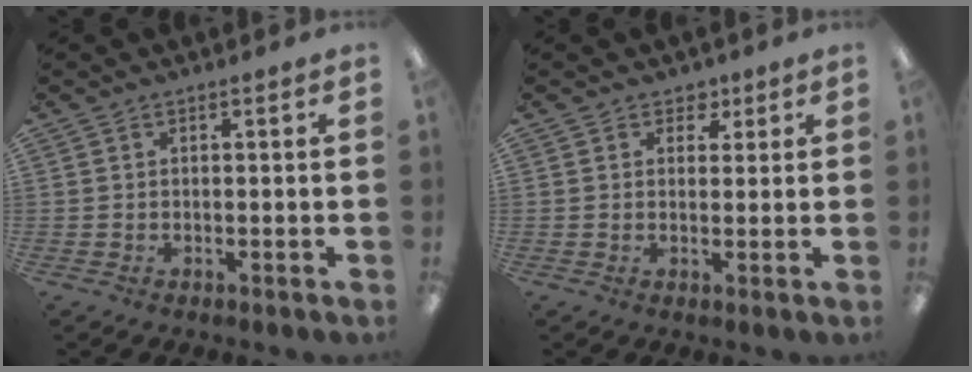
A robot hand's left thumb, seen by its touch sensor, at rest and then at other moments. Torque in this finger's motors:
{"motor_torque": [0.08, 0.08, -0.44, 0.04, 0.00]}